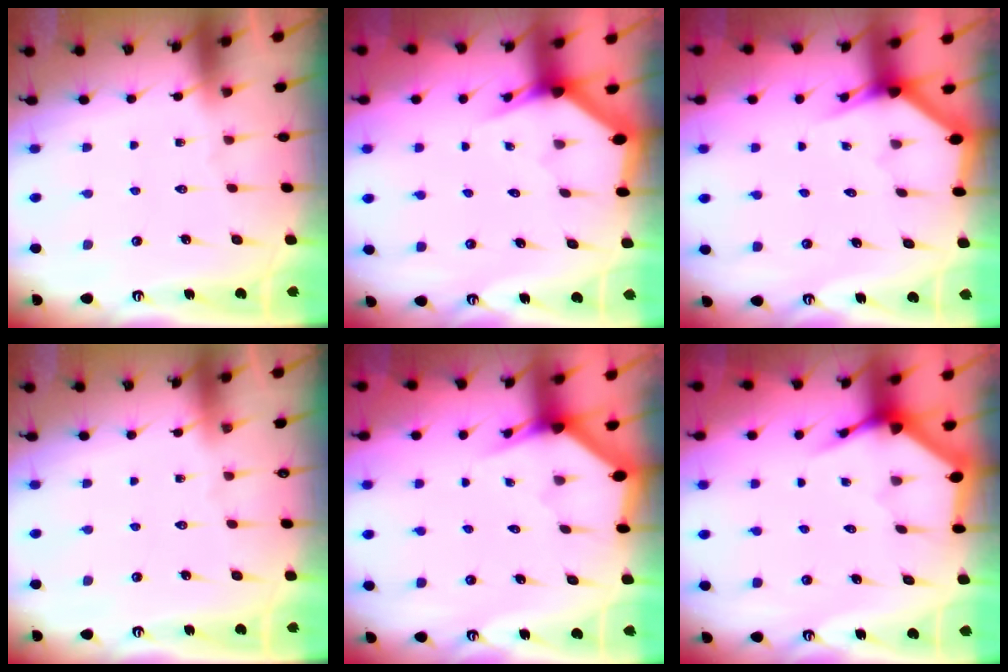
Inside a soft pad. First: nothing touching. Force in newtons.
{"total": 3.0, "press": 3.0, "slide": 0.1}
{"total": 2.9, "press": 2.9, "slide": 0.1}
{"total": 0.0}
{"total": 2.9, "press": 2.9, "slide": 0.2}
{"total": 3.8, "press": 3.7, "slide": 0.4}